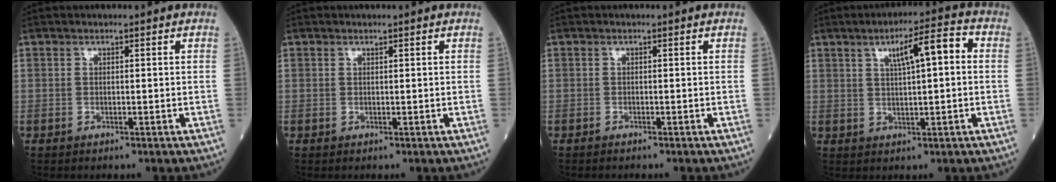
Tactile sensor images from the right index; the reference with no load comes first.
{"total": 0.0}
{"total": 0.8, "force": [-0.8, -0.1, 0.3], "torque": [-0.005, -0.001, -0.013]}
{"total": 7.1, "force": [1.8, 1.2, 6.7], "torque": [-0.108, 0.020, 0.027]}